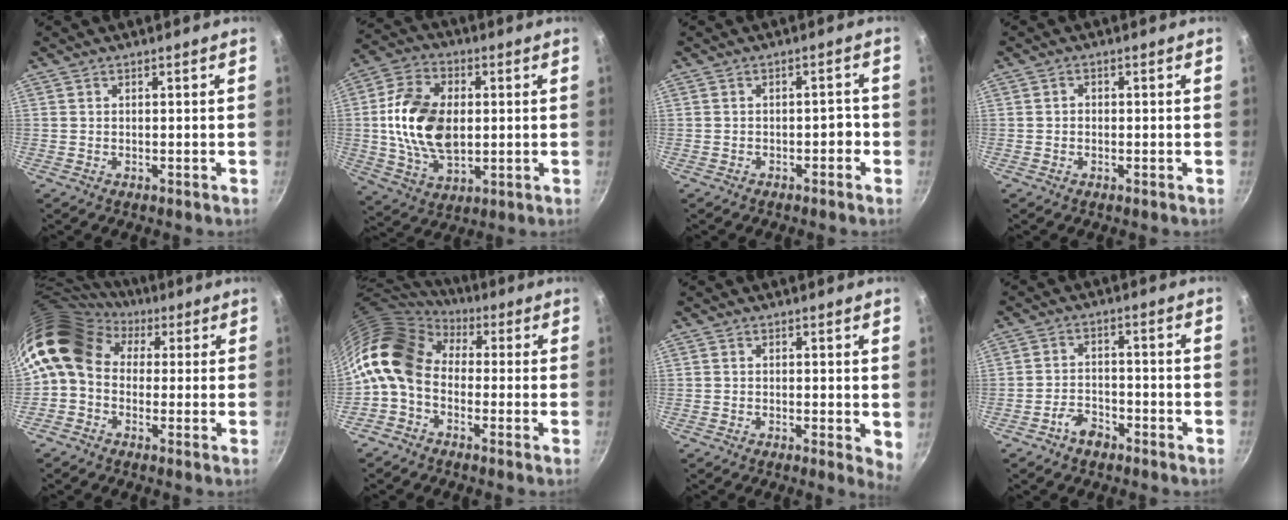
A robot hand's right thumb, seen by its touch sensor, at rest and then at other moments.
{"total": 16.1, "force": [0.8, 10.4, 12.3], "torque": [-0.210, 0.004, 0.013]}
{"total": 2.2, "force": [-1.2, 1.3, 1.3], "torque": [-0.002, 0.025, -0.013]}
{"total": 0.9, "force": [-0.4, 0.8, 0.4], "torque": [-0.005, 0.003, -0.008]}
{"total": 13.0, "force": [2.7, 10.2, 7.5], "torque": [-0.136, 0.027, 0.022]}
{"total": 13.7, "force": [1.1, 9.9, 9.4], "torque": [-0.167, 0.021, -0.005]}
{"total": 3.0, "force": [0.3, 1.2, 2.7], "torque": [-0.028, -0.006, 0.000]}
{"total": 4.1, "force": [-3.0, 2.2, 1.8], "torque": [-0.026, 0.031, -0.053]}